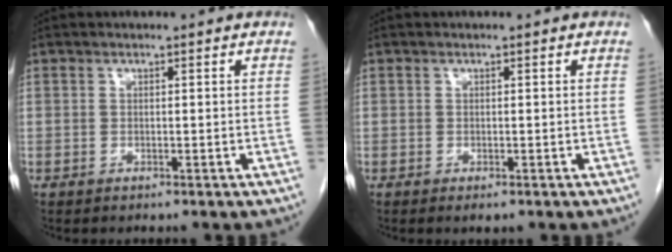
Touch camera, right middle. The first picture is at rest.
{"total": 1.0, "force": [-0.6, 0.5, 0.6], "torque": [-0.009, -0.001, -0.003]}